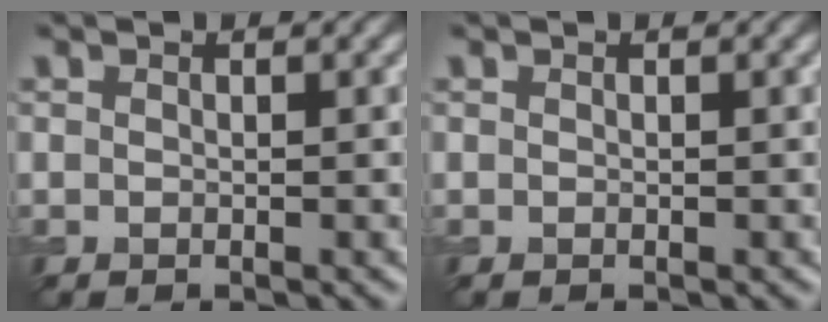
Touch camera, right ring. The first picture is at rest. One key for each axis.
{"total": 0.0}